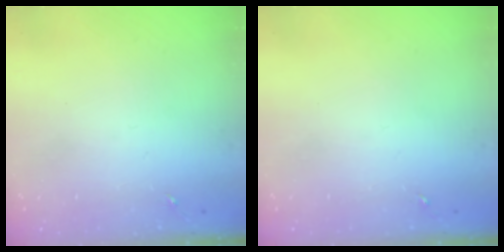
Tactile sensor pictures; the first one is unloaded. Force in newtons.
{"total": 0.0}